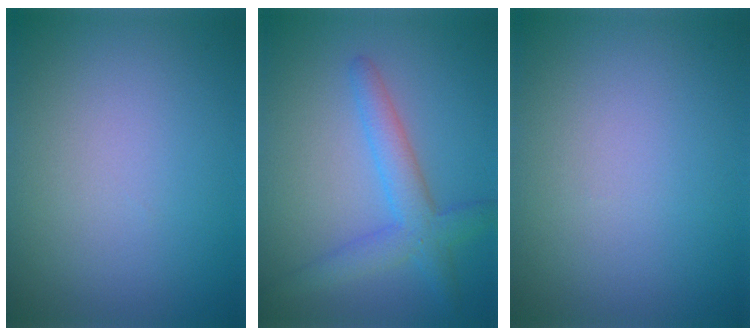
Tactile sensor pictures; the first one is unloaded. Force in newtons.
{"total": 3.7, "press": 3.7, "slide": 0.1}
{"total": 0.0}